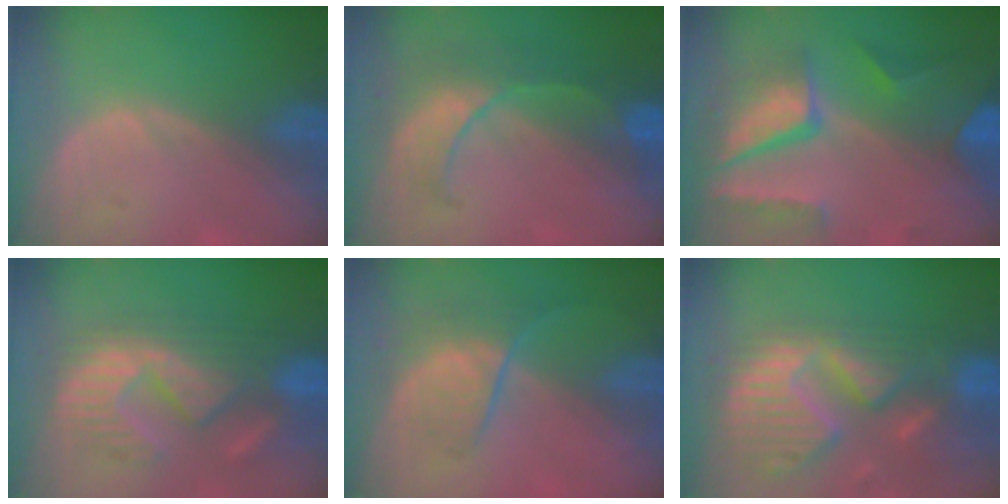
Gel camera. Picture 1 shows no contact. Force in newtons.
{"total": 8.0, "press": 7.5, "slide": 2.7}
{"total": 10.3, "press": 8.8, "slide": 5.4}
{"total": 10.3, "press": 10.2, "slide": 1.7}
{"total": 6.4, "press": 6.0, "slide": 2.2}
{"total": 13.9, "press": 11.6, "slide": 7.7}